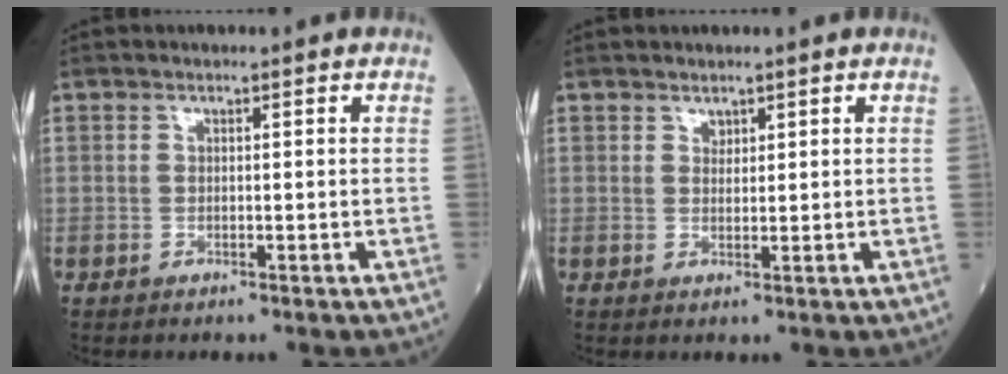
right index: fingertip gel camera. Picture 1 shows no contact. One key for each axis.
{"total": 1.2, "fx": 1.0, "fy": 0.6, "fz": 0.4, "tx": -0.004, "ty": -0.002, "tz": 0.017}